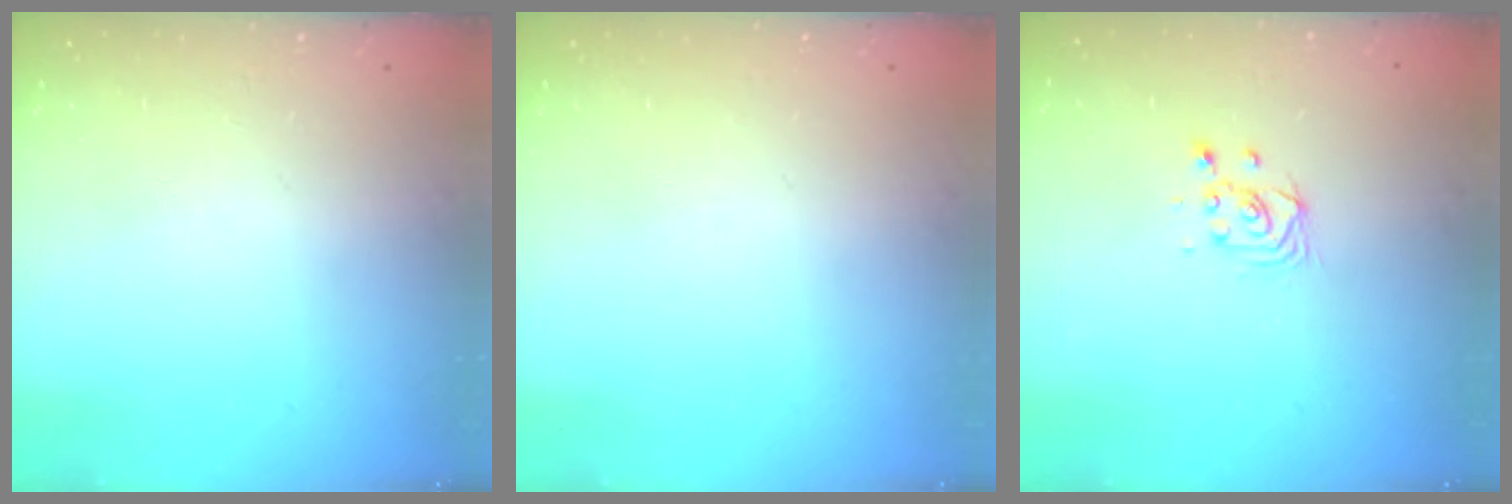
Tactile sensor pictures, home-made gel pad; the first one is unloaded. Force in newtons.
{"total": 0.0}
{"total": 3.2, "press": 3.2, "slide": 0.6}